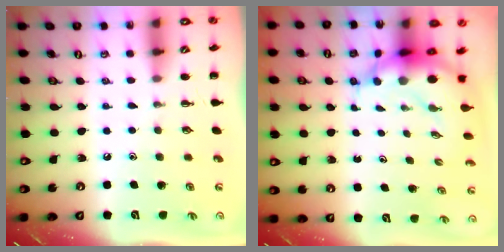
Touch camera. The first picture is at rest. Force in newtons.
{"total": 7.9, "press": 7.6, "slide": 2.0}